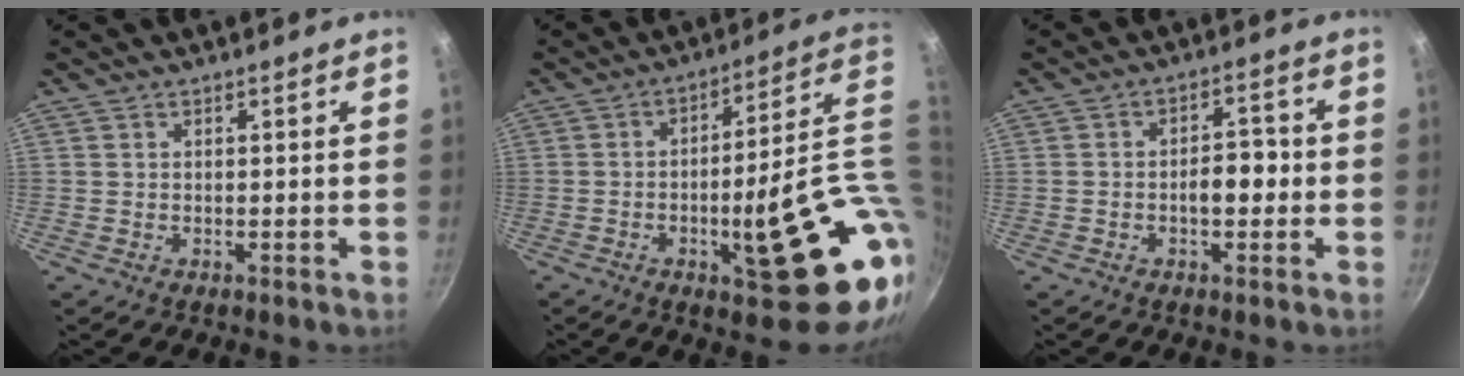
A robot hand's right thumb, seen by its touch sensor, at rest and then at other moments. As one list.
[{"total": 24.1, "force": [-2.8, 7.0, 22.9], "torque": [-0.264, 0.000, -0.026]}, {"total": 5.4, "force": [-1.1, 3.1, 4.4], "torque": [-0.039, 0.023, -0.018]}]